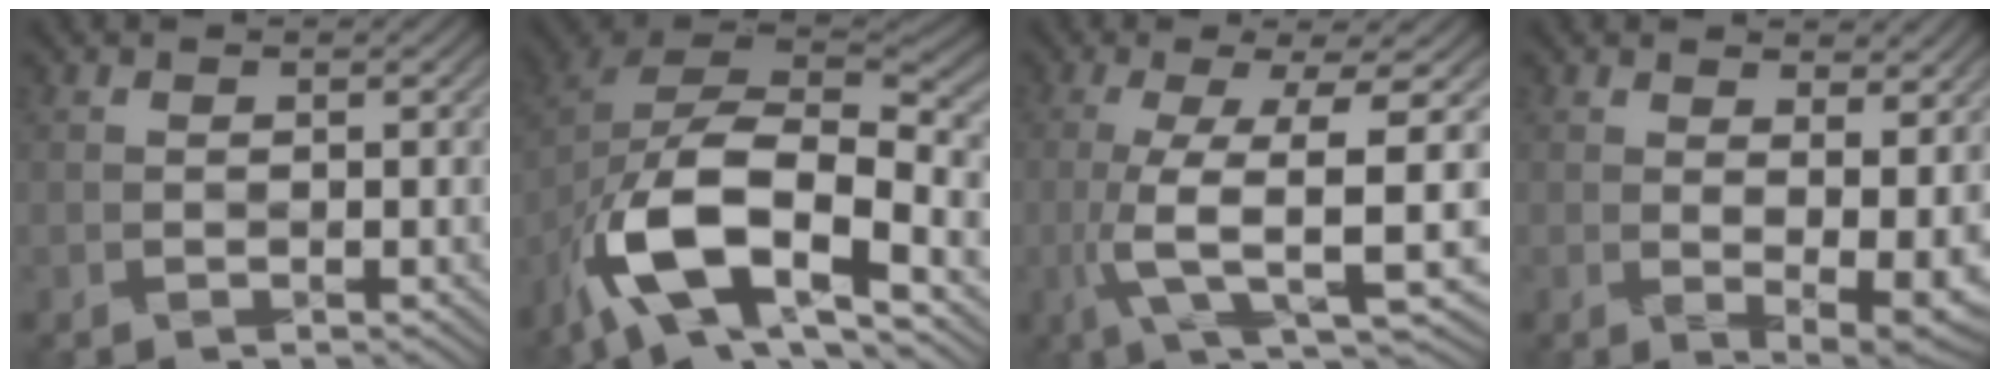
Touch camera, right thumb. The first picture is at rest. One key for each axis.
{"total": 14.2, "fx": -7.3, "fy": 5.9, "fz": 10.7, "tx": -0.213, "ty": -0.009, "tz": -0.155}
{"total": 9.7, "fx": -2.0, "fy": 1.7, "fz": 9.3, "tx": -0.158, "ty": 0.010, "tz": -0.036}
{"total": 6.7, "fx": 2.5, "fy": 2.5, "fz": 5.7, "tx": -0.084, "ty": -0.010, "tz": 0.046}